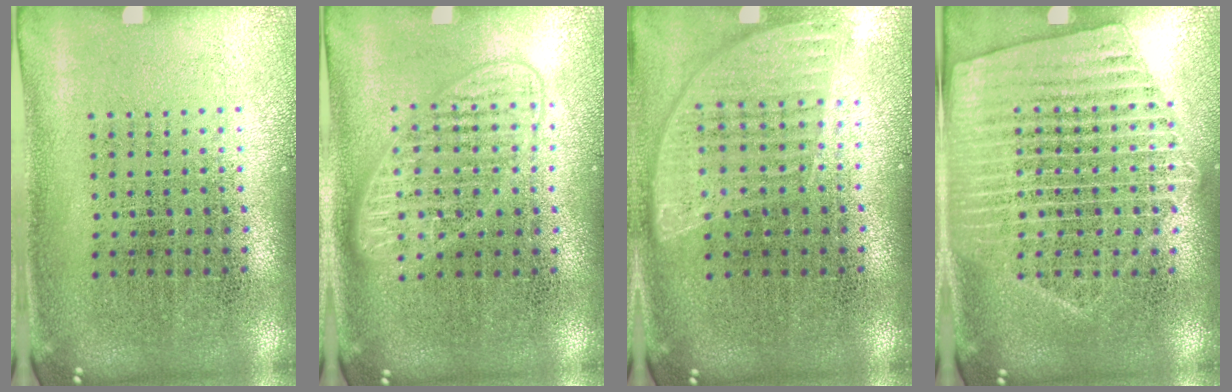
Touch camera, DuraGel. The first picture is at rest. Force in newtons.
{"total": 1.5, "press": 1.4, "slide": 0.2}
{"total": 0.9, "press": 0.9, "slide": 0.2}
{"total": 2.0, "press": 1.8, "slide": 0.9}